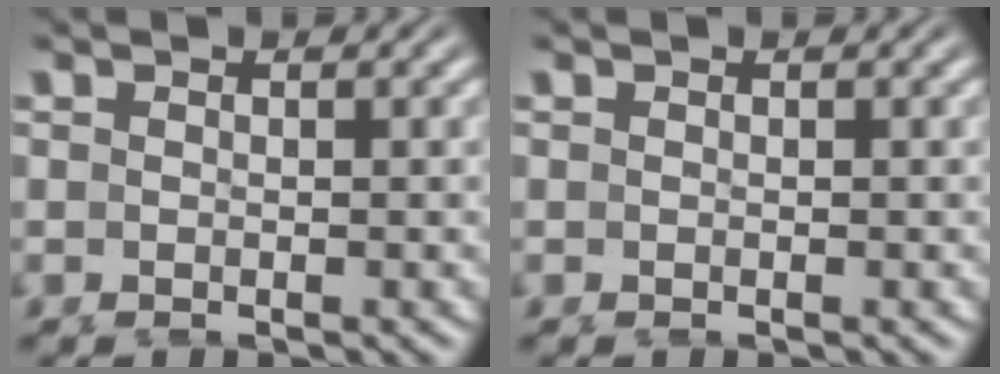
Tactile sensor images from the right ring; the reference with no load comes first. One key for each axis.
{"total": 0.0}